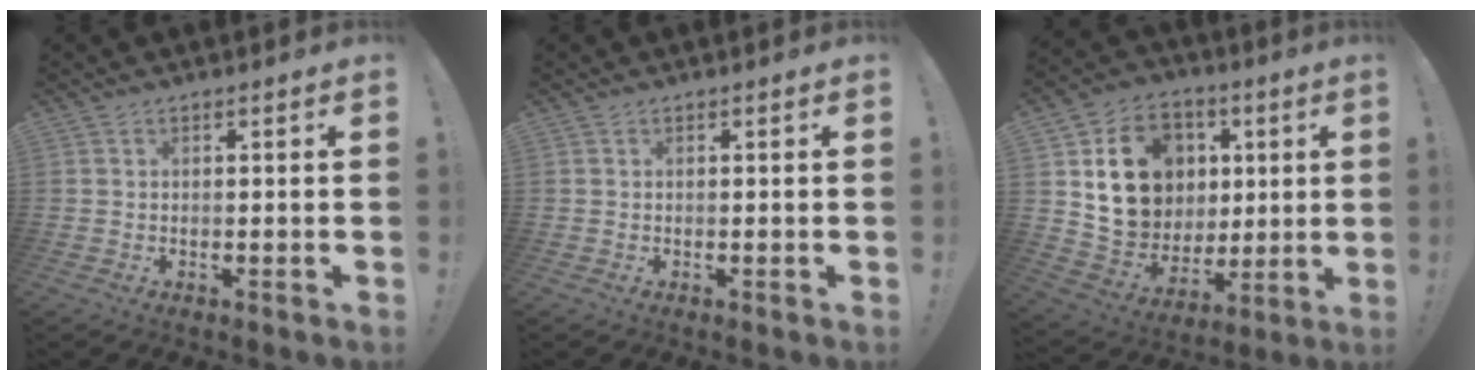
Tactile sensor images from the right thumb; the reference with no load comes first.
{"total": 0.0}
{"total": 19.3, "force": [5.6, 16.3, 8.8], "torque": [-0.130, -0.014, 0.139]}